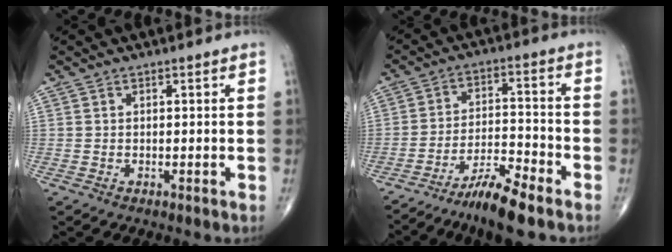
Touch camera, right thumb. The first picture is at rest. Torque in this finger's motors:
{"motor_torque": [2.50, 1.87, 0.85, -0.69, 0.23]}